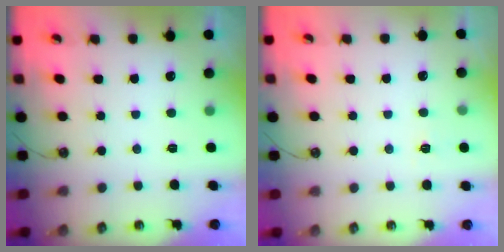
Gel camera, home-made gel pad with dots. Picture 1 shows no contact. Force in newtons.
{"total": 2.7, "press": 2.7, "slide": 0.3}